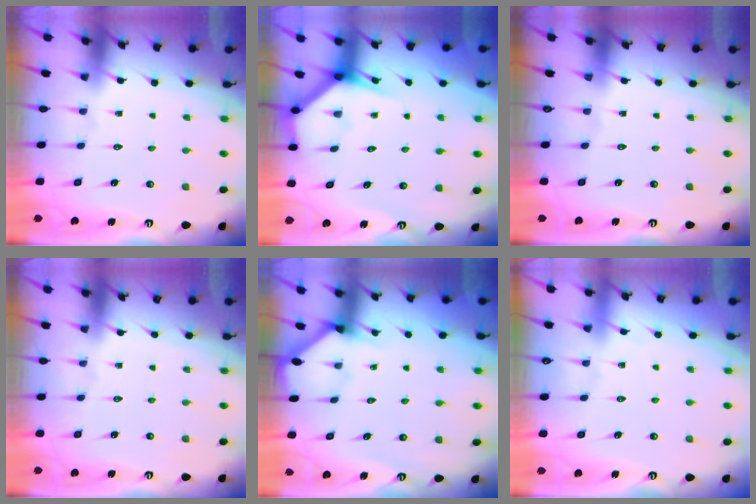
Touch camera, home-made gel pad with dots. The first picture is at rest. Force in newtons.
{"total": 3.9, "press": 3.9, "slide": 0.2}
{"total": 0.0}
{"total": 0.0}
{"total": 1.7, "press": 1.7, "slide": 0.2}
{"total": 2.1, "press": 2.1, "slide": 0.3}